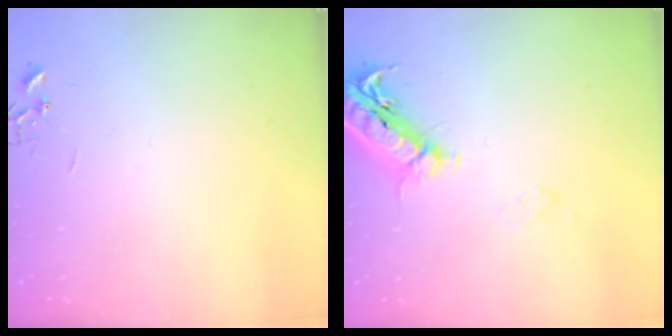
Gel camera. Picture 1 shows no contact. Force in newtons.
{"total": 17.6, "press": 17.3, "slide": 3.5}